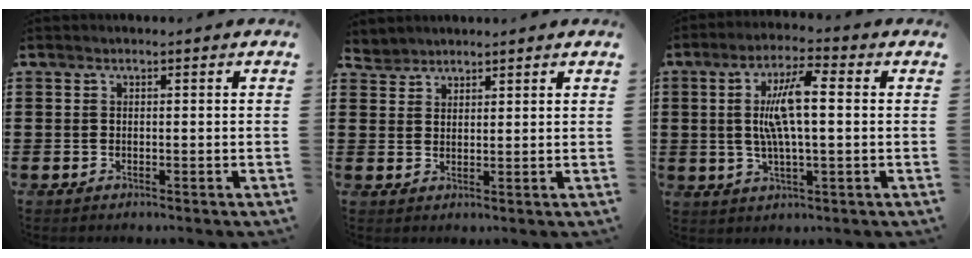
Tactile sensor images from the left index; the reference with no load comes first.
{"total": 2.3, "force": [2.2, 0.4, -0.5], "torque": [0.001, 0.001, 0.043]}
{"total": 8.3, "force": [1.4, 2.0, 8.0], "torque": [-0.175, 0.001, 0.013]}